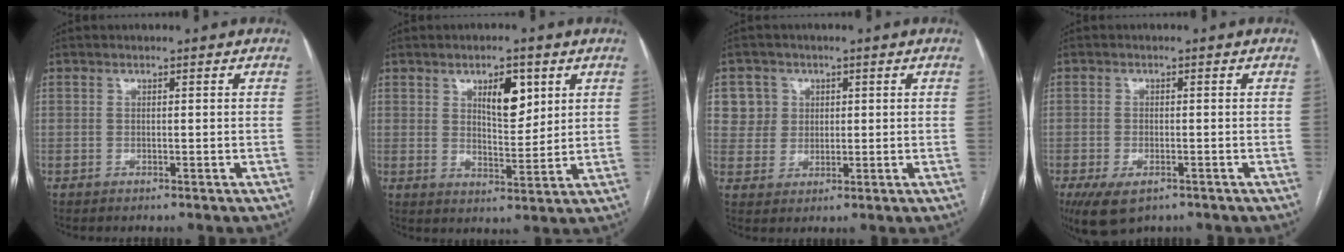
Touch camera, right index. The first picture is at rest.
{"total": 6.8, "force": [3.1, 2.7, 5.4], "torque": [-0.087, 0.000, 0.054]}
{"total": 5.2, "force": [1.8, 4.9, 0.1], "torque": [0.009, 0.009, 0.038]}
{"total": 6.2, "force": [-3.7, 3.0, 4.0], "torque": [-0.074, -0.011, -0.059]}